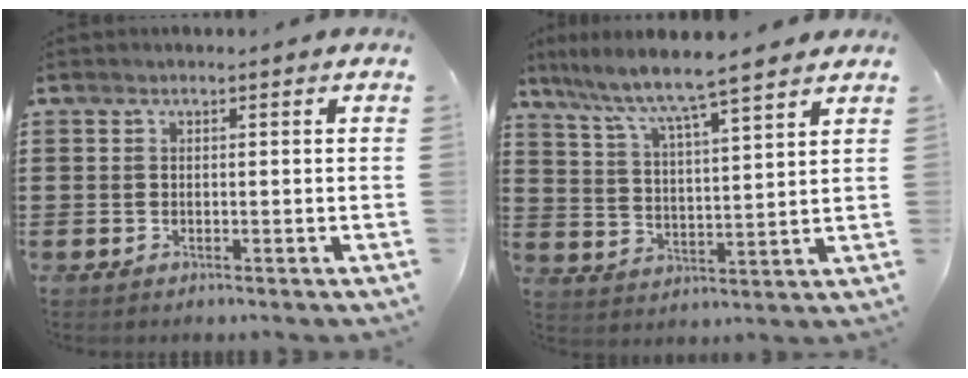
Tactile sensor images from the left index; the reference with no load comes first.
{"total": 5.7, "force": [5.2, -0.3, 2.5], "torque": [-0.072, -0.037, 0.081]}